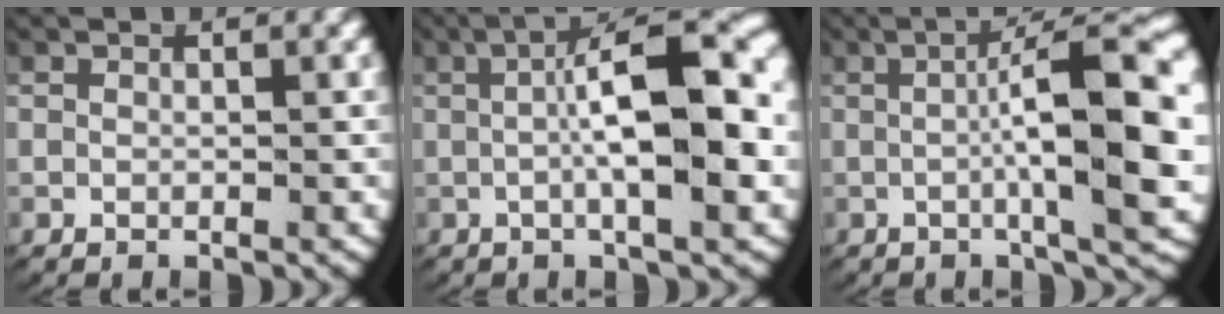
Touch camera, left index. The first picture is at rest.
{"total": 9.3, "force": [1.1, 2.9, 8.7], "torque": [-0.128, 0.015, 0.011]}
{"total": 9.2, "force": [0.3, 2.1, 9.0], "torque": [-0.129, 0.009, 0.004]}